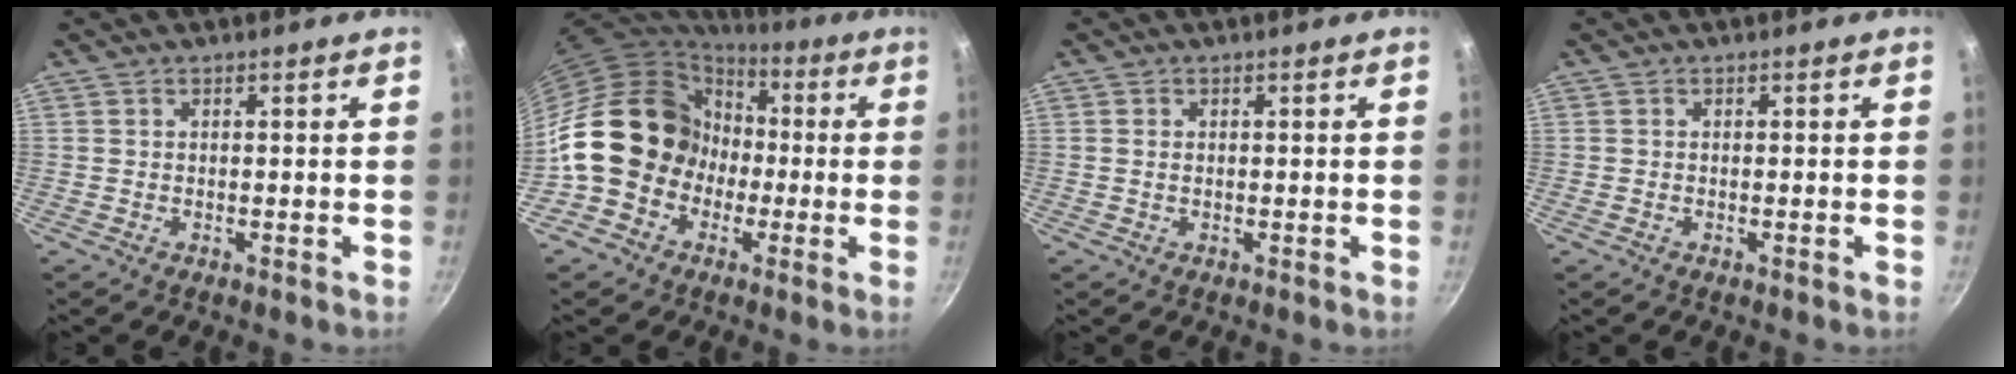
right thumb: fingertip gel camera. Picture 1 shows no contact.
{"total": 17.9, "force": [-2.3, 15.5, 8.7], "torque": [-0.110, 0.053, -0.039]}
{"total": 0.8, "force": [0.1, 0.6, 0.5], "torque": [-0.010, 0.002, 0.001]}
{"total": 0.0}